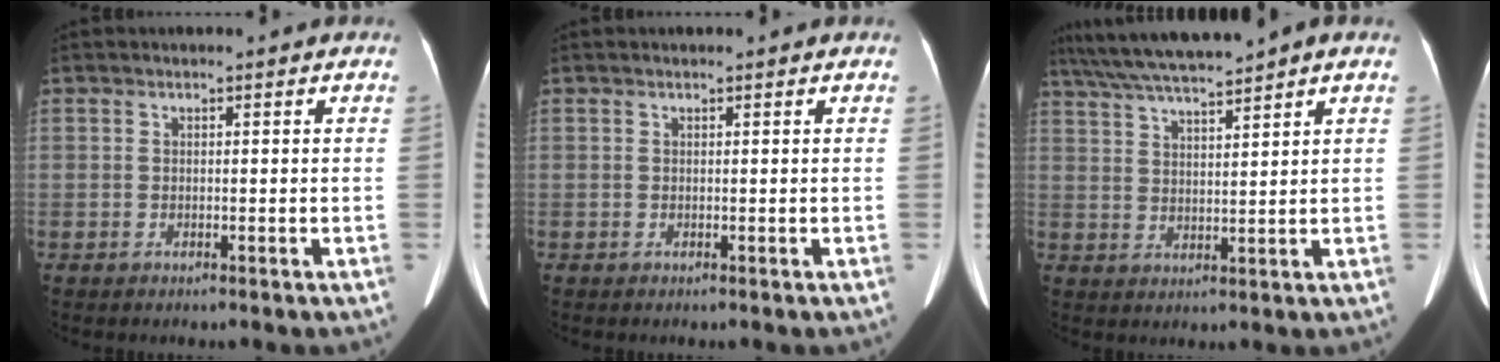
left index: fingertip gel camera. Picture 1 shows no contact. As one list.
[{"total": 0.0}, {"total": 9.1, "force": [7.9, -0.7, 4.4], "torque": [-0.083, 0.021, 0.138]}]